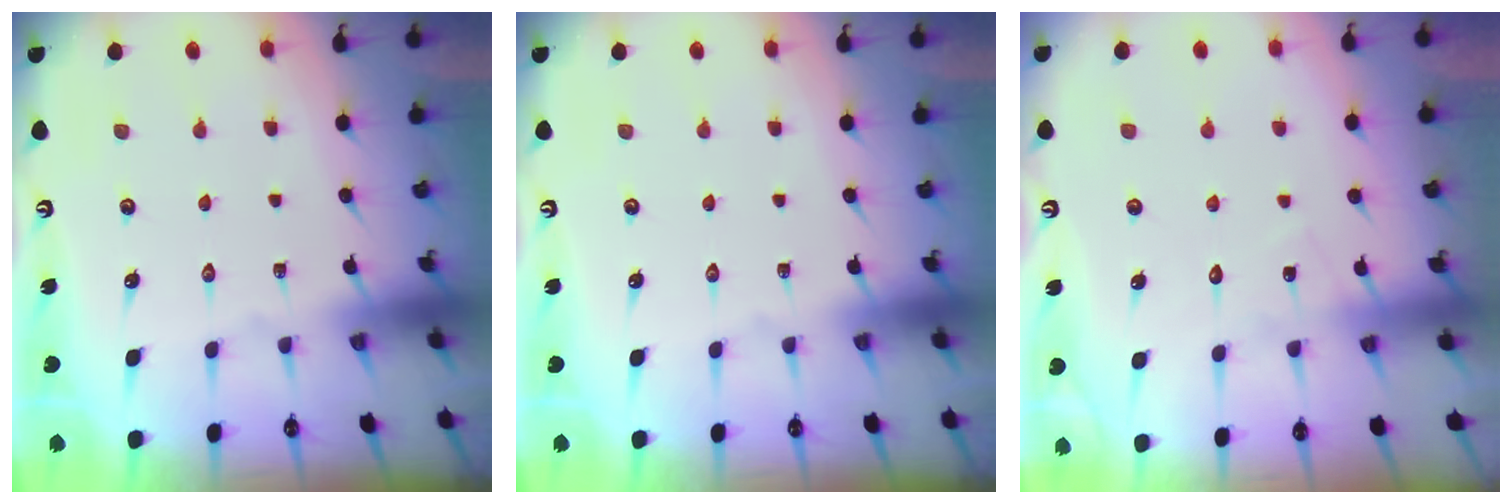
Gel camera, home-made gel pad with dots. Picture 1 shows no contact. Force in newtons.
{"total": 0.0}
{"total": 7.5, "press": 7.5, "slide": 0.5}